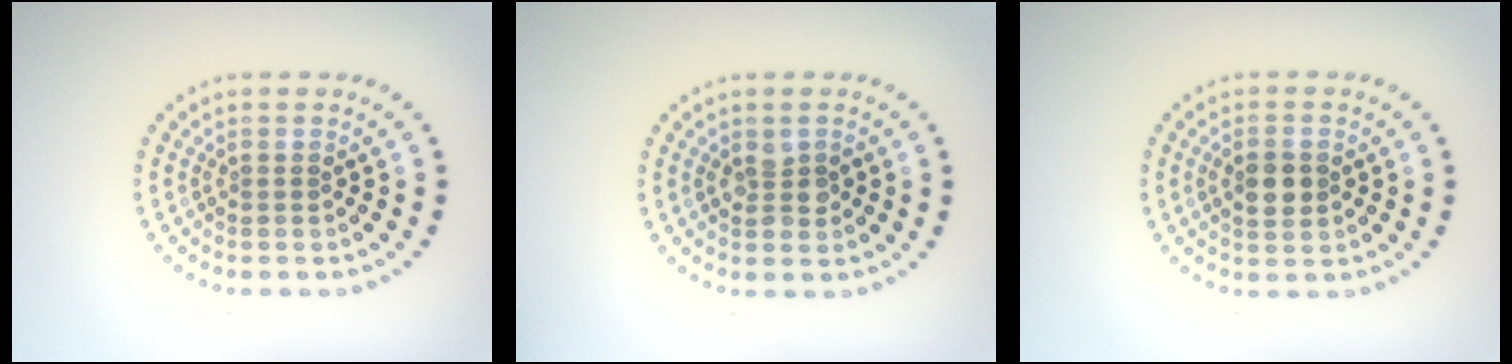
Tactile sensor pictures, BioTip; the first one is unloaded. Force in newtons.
{"total": 2.0, "press": 2.0, "slide": 0.2}
{"total": 2.7, "press": 2.6, "slide": 0.2}